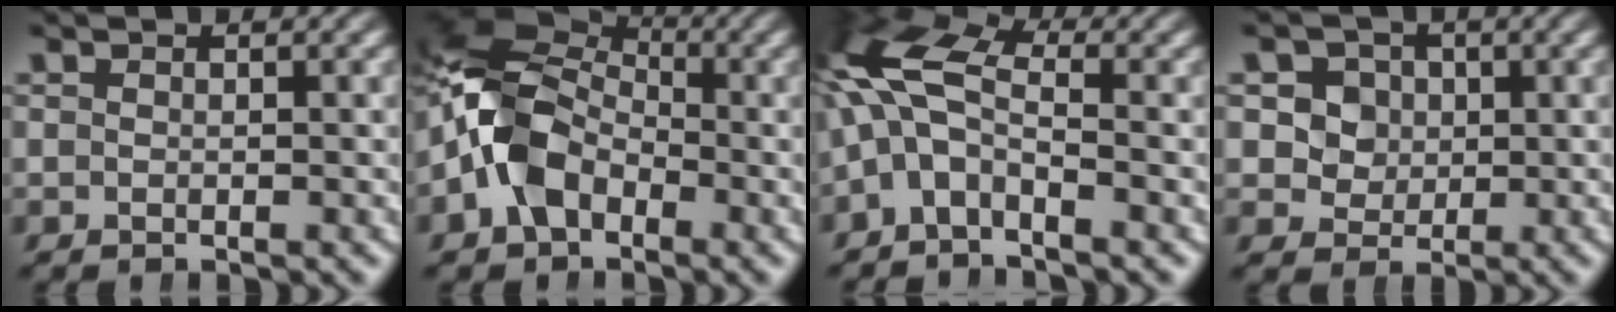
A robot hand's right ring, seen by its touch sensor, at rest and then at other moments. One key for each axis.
{"total": 8.3, "fx": 0.6, "fy": 6.3, "fz": 5.5, "tx": -0.133, "ty": -0.006, "tz": 0.010}
{"total": 7.6, "fx": -0.1, "fy": 5.8, "fz": 4.9, "tx": -0.122, "ty": -0.015, "tz": -0.006}
{"total": 7.7, "fx": 1.5, "fy": 7.0, "fz": 2.9, "tx": -0.066, "ty": -0.015, "tz": 0.024}